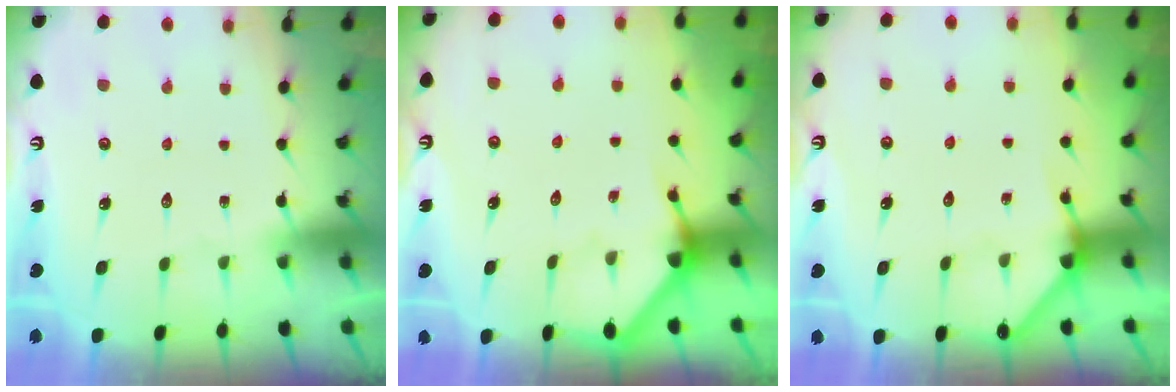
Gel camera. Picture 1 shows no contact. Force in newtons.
{"total": 3.2, "press": 3.2, "slide": 0.2}
{"total": 4.3, "press": 4.2, "slide": 0.4}